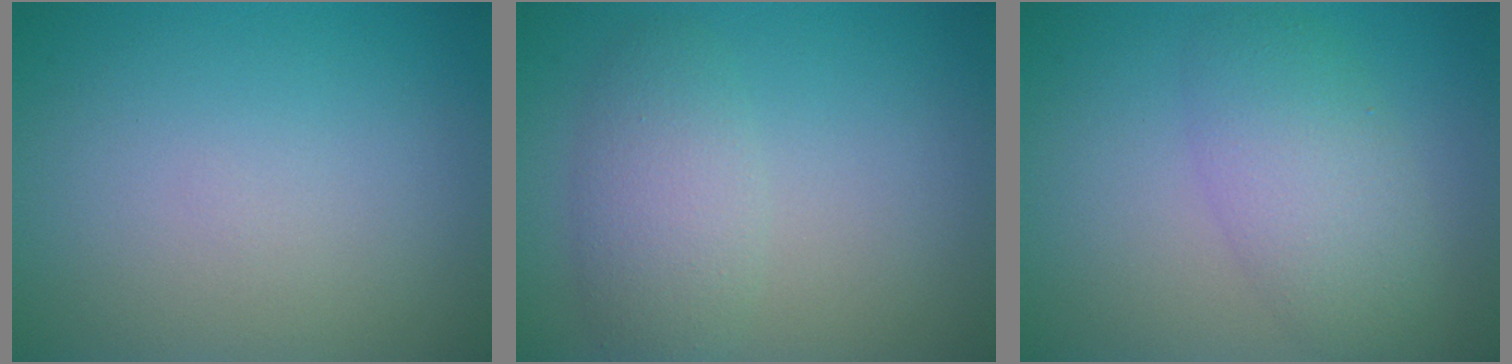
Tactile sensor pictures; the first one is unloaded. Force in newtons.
{"total": 3.4, "press": 3.4, "slide": 0.1}
{"total": 4.5, "press": 4.5, "slide": 0.2}